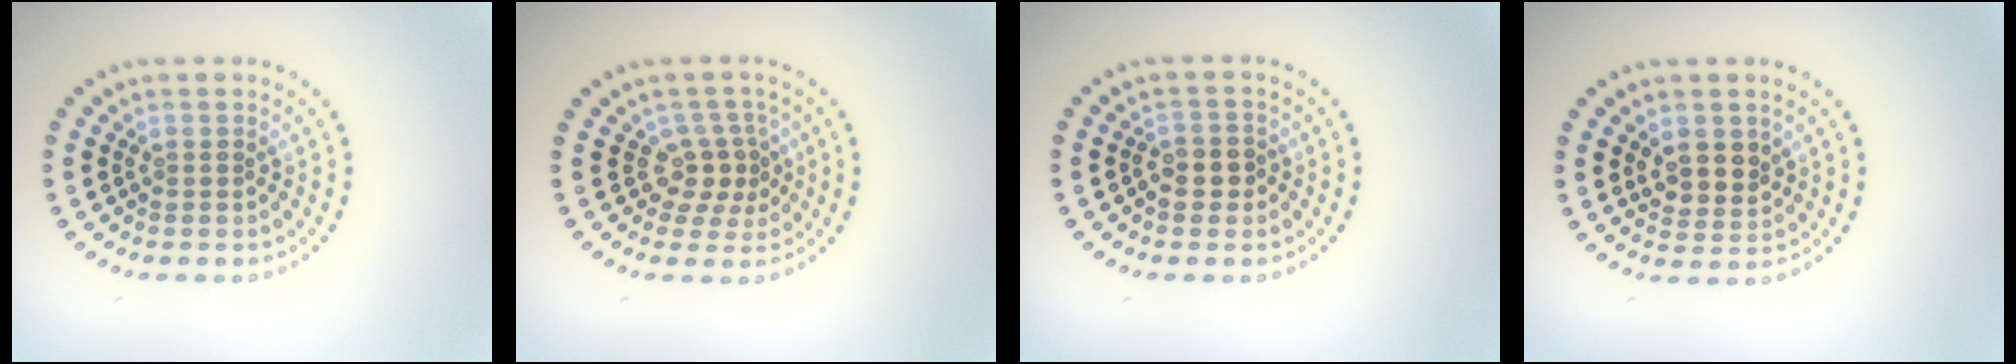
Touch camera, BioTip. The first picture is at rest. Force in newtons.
{"total": 2.5, "press": 1.8, "slide": 1.7}
{"total": 1.6, "press": 1.5, "slide": 0.4}
{"total": 2.7, "press": 2.5, "slide": 1.1}